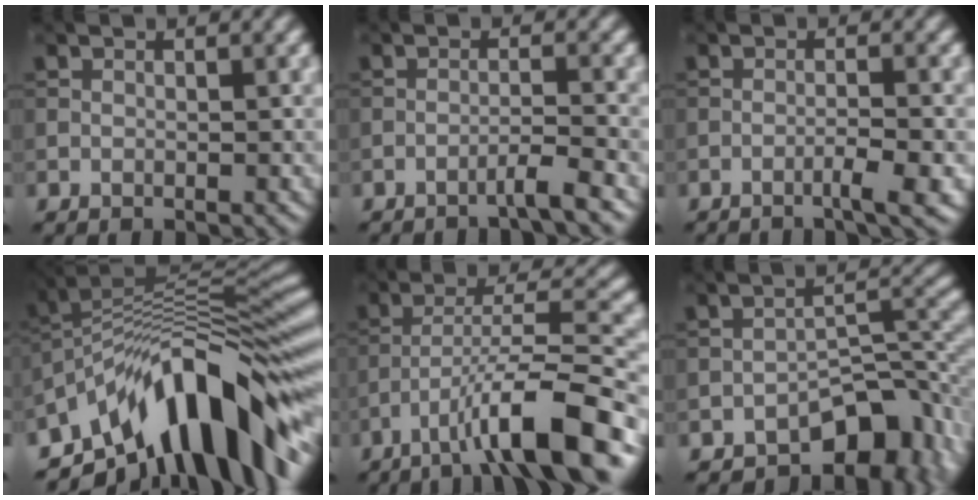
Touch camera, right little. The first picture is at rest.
{"total": 2.3, "force": [-1.7, 0.1, 1.6], "torque": [-0.014, 0.009, -0.042]}
{"total": 2.6, "force": [-1.4, 0.3, 2.2], "torque": [-0.028, 0.006, -0.033]}
{"total": 13.6, "force": [-6.8, 5.7, 10.4], "torque": [-0.156, 0.019, -0.120]}
{"total": 10.6, "force": [-6.1, 1.9, 8.4], "torque": [-0.136, 0.020, -0.103]}
{"total": 8.1, "force": [-4.9, 4.1, 5.0], "torque": [-0.044, 0.004, -0.079]}